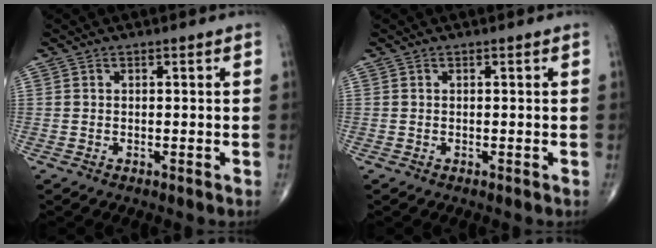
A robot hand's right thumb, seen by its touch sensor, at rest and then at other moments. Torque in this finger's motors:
{"motor_torque": [0.06, 0.06, -0.04, 0.04, 0.01]}